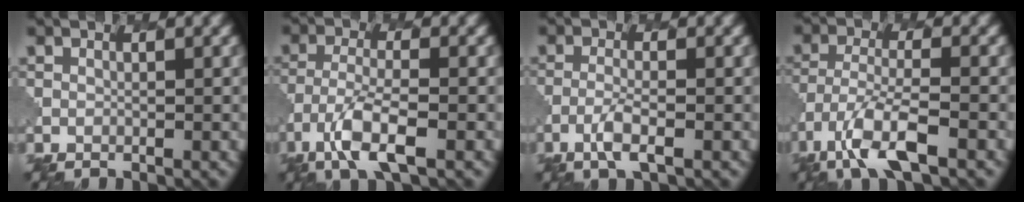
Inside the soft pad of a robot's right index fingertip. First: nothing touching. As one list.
[{"total": 5.0, "force": [-2.6, 1.4, 4.0], "torque": [-0.084, -0.006, -0.055]}, {"total": 2.3, "force": [-1.3, 0.4, 1.9], "torque": [-0.043, 0.001, -0.031]}, {"total": 6.1, "force": [-3.7, 1.7, 4.6], "torque": [-0.091, -0.008, -0.074]}]